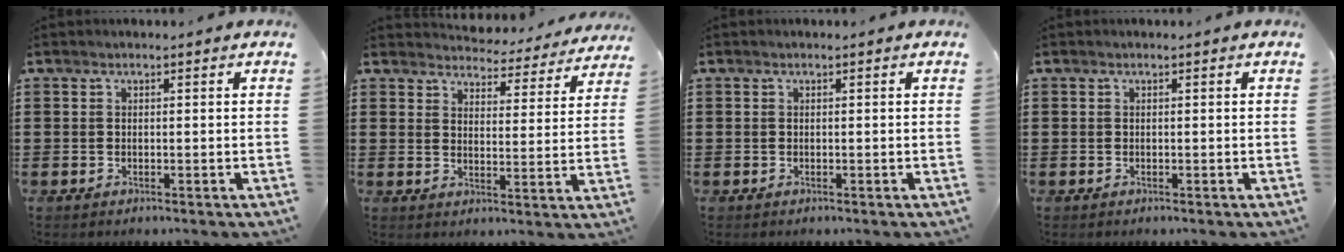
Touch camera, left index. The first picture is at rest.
{"total": 4.2, "force": [4.1, 0.2, 0.3], "torque": [-0.021, -0.035, 0.069]}
{"total": 0.0}
{"total": 0.0}